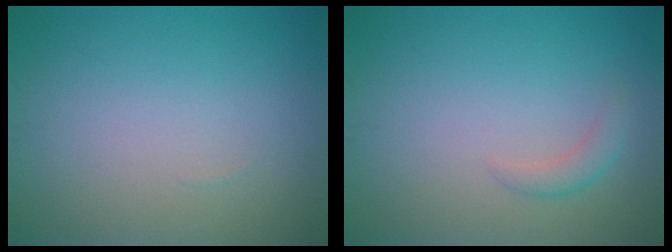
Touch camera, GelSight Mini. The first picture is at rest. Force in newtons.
{"total": 1.4, "press": 1.4, "slide": 0.1}